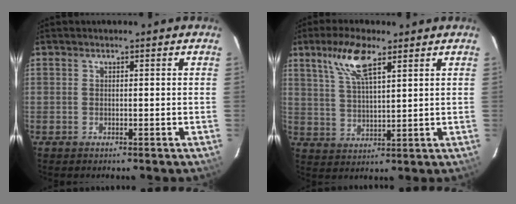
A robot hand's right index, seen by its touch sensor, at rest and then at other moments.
{"total": 8.5, "force": [5.1, 2.4, 6.4], "torque": [-0.125, 0.011, 0.101]}